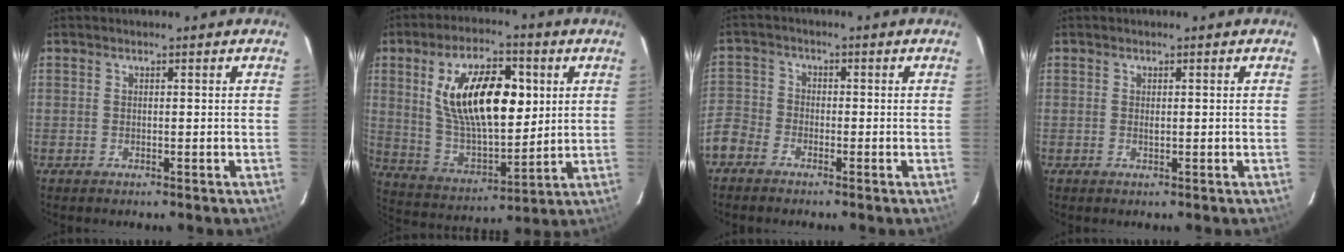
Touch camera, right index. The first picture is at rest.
{"total": 19.4, "force": [5.0, 9.0, 16.4], "torque": [-0.290, 0.012, 0.103]}
{"total": 6.7, "force": [-4.1, 4.9, 1.9], "torque": [-0.053, 0.012, -0.095]}
{"total": 0.6, "force": [0.1, 0.3, 0.5], "torque": [-0.009, 0.001, 0.002]}